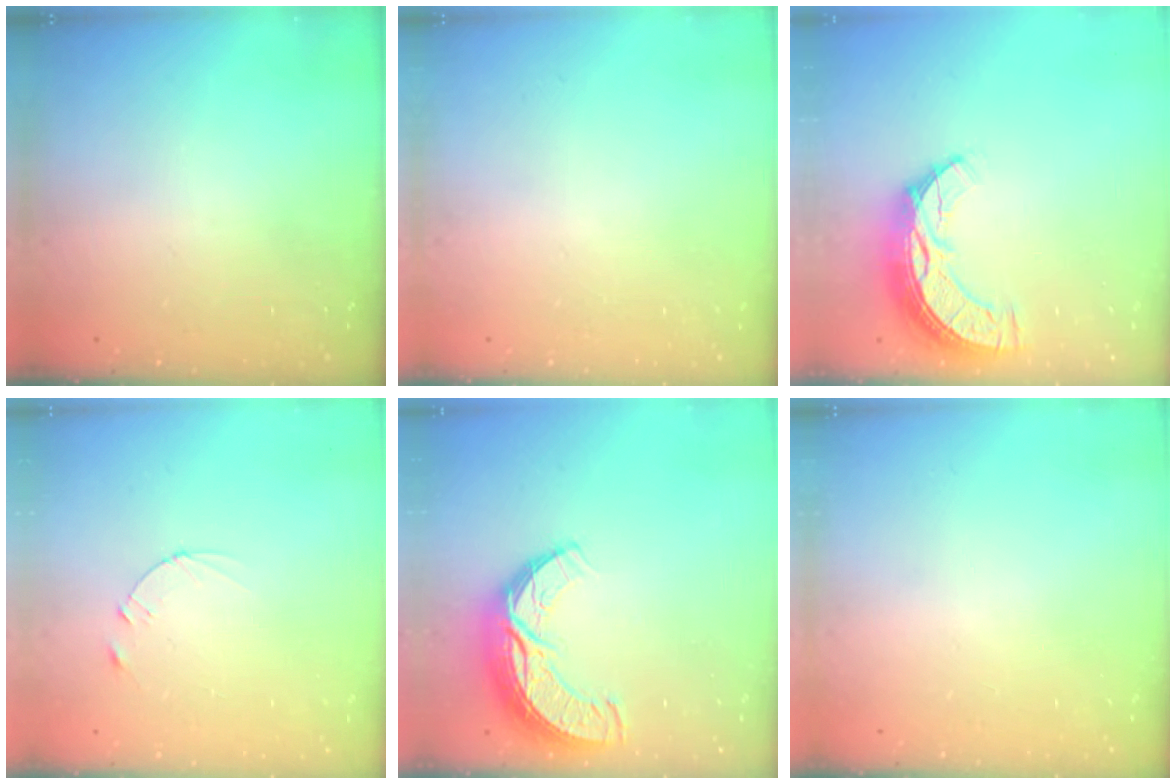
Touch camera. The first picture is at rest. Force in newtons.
{"total": 0.0}
{"total": 10.4, "press": 10.3, "slide": 0.9}
{"total": 2.4, "press": 2.3, "slide": 0.2}
{"total": 11.4, "press": 11.4, "slide": 0.8}
{"total": 0.0}